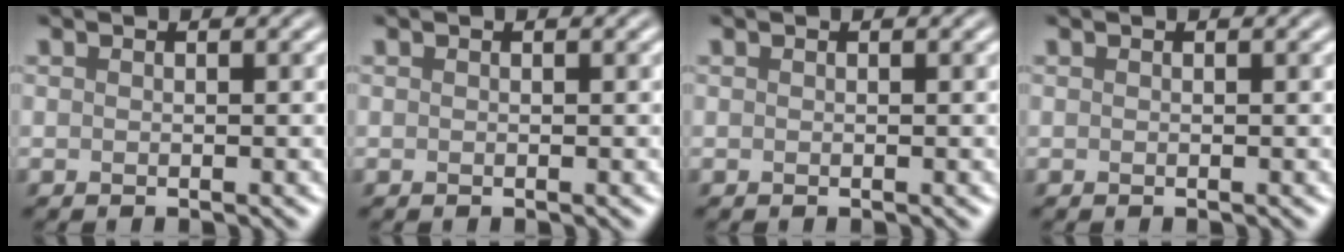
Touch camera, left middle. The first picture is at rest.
{"total": 0.0}
{"total": 0.0}
{"total": 0.0}